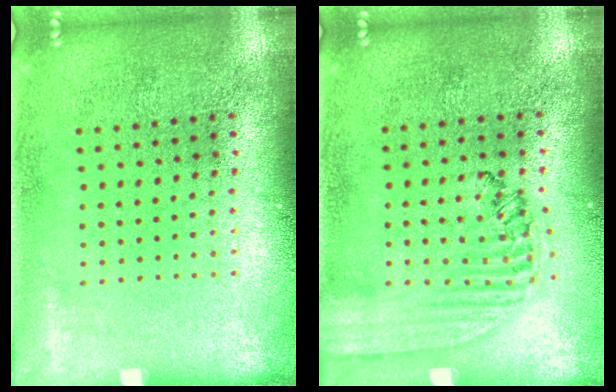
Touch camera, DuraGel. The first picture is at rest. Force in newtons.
{"total": 1.5, "press": 1.4, "slide": 0.5}